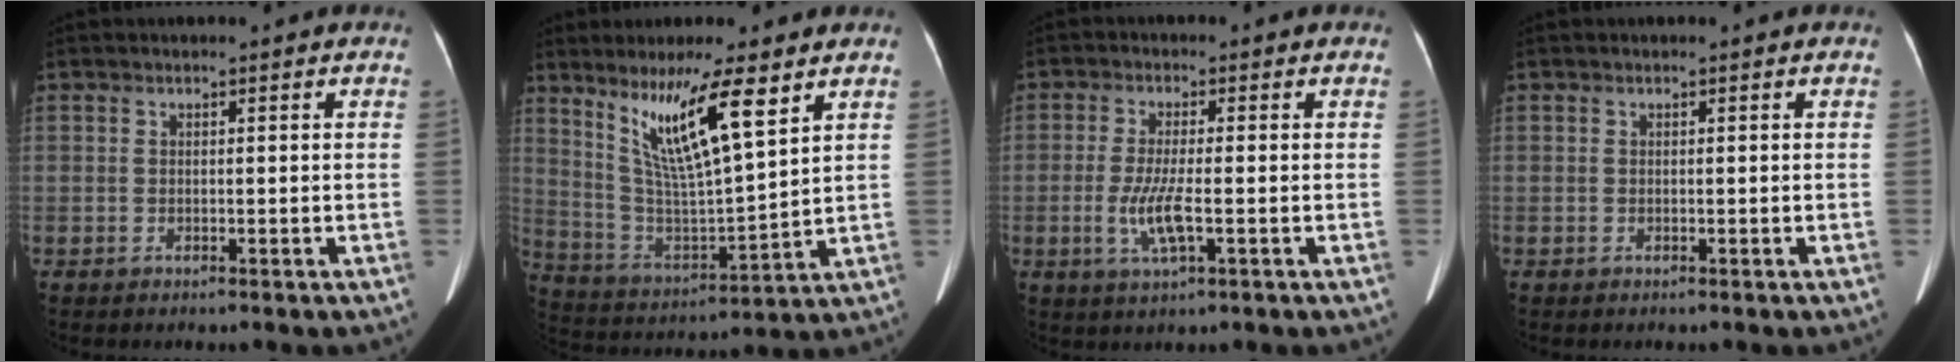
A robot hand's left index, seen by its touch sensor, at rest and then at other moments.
{"total": 13.4, "force": [7.5, 1.0, 11.1], "torque": [-0.213, -0.008, 0.143]}
{"total": 5.2, "force": [-1.3, 0.6, 5.0], "torque": [-0.109, -0.011, -0.024]}
{"total": 0.0}